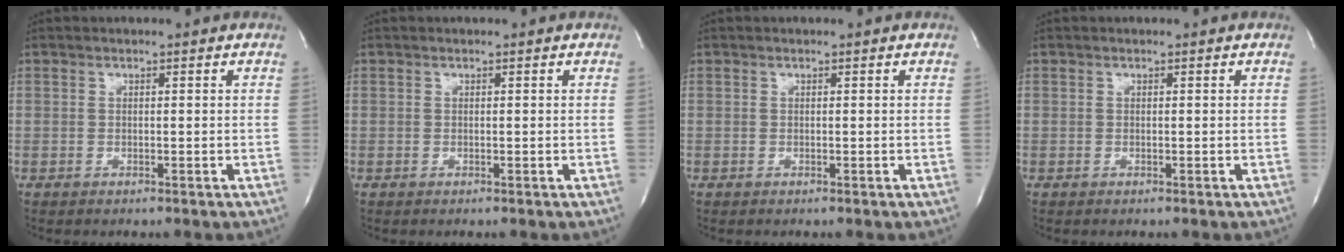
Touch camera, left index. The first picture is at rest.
{"total": 0.0}
{"total": 0.0}
{"total": 0.0}